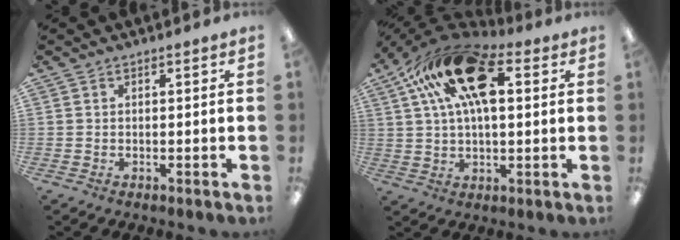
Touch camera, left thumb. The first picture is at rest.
{"total": 21.4, "force": [8.2, 10.8, 16.6], "torque": [-0.301, -0.010, 0.138]}